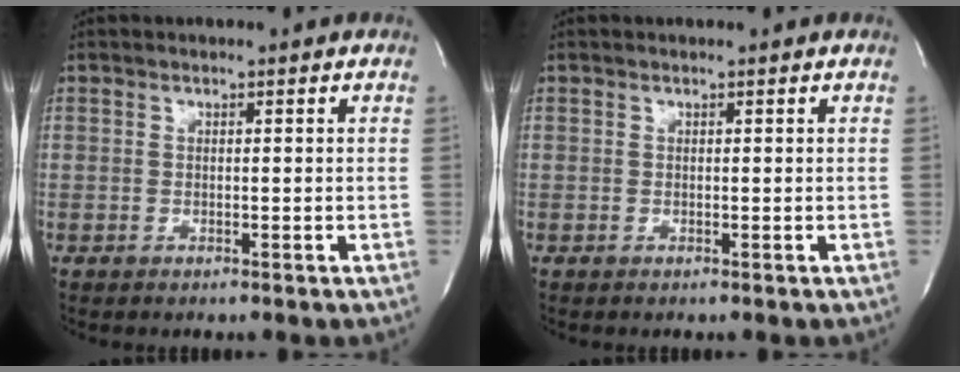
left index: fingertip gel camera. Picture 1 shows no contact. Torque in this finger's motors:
{"motor_torque": [-0.02, 0.02, 0.00, 0.00]}